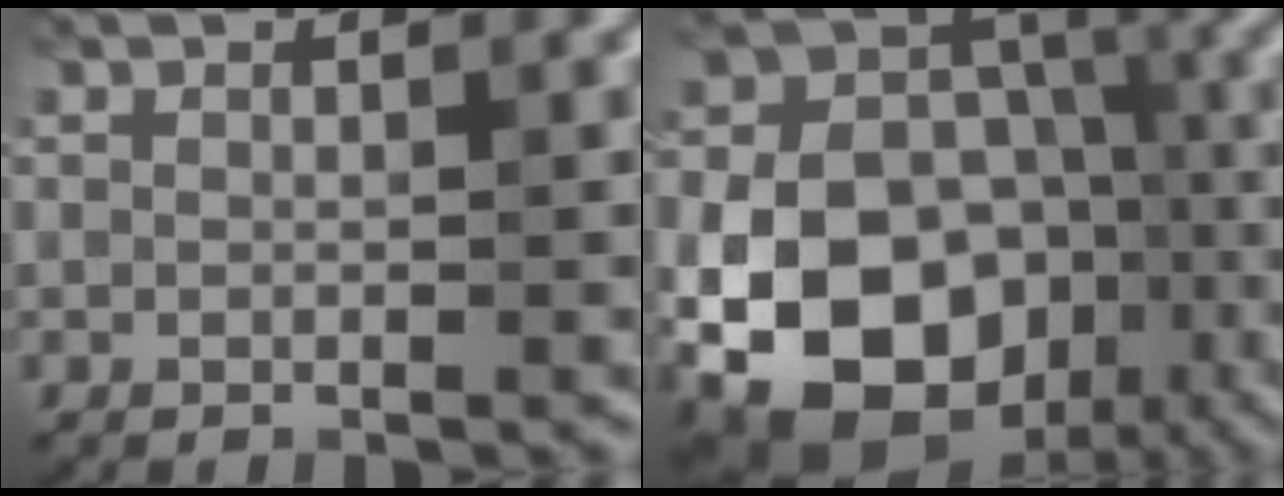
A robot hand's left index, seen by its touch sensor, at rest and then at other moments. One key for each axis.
{"total": 16.2, "fx": -5.6, "fy": 12.0, "fz": 9.3, "tx": -0.182, "ty": -0.017, "tz": -0.094}